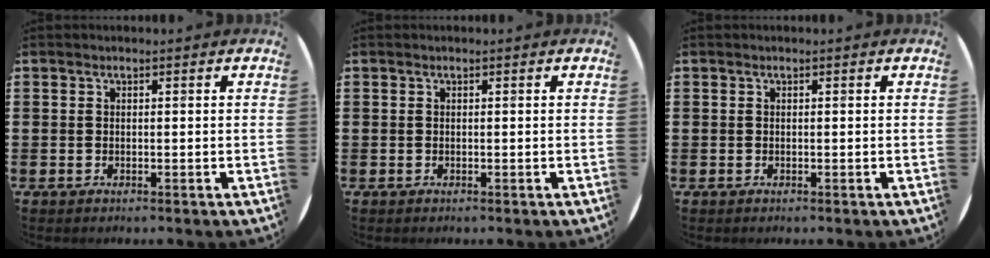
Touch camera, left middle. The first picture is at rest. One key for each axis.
{"total": 0.0}
{"total": 0.0}